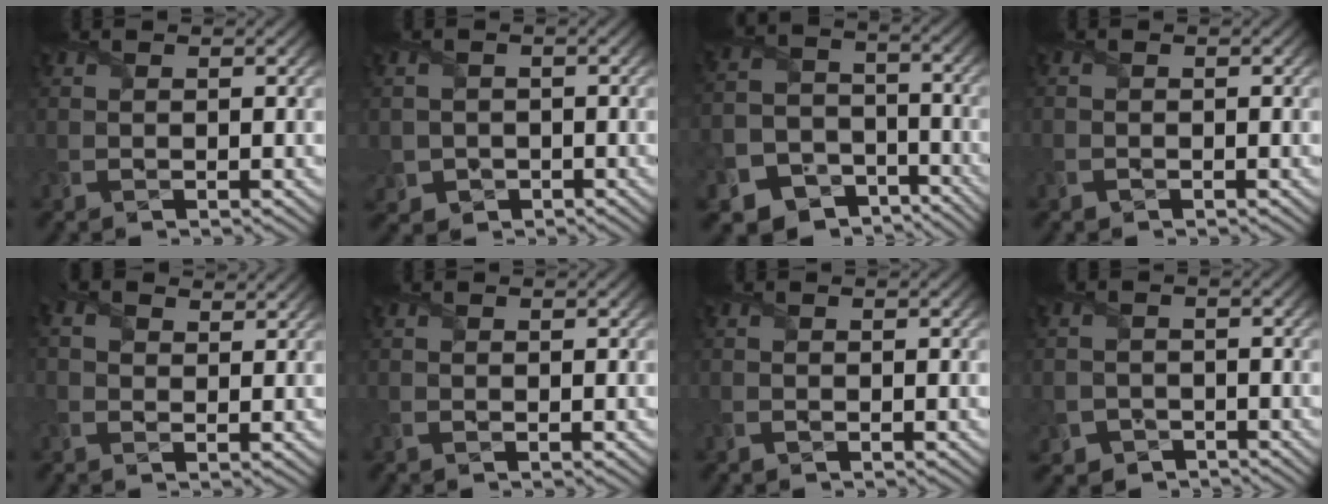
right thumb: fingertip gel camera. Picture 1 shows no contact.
{"total": 2.8, "force": [-1.1, 2.5, 0.6], "torque": [-0.026, -0.013, -0.026]}
{"total": 12.1, "force": [-8.0, 8.2, 4.0], "torque": [-0.109, -0.039, -0.131]}
{"total": 0.8, "force": [-0.7, 0.3, 0.1], "torque": [0.000, -0.004, -0.016]}
{"total": 2.6, "force": [1.1, 1.8, 1.6], "torque": [-0.045, 0.002, 0.018]}
{"total": 0.0}
{"total": 0.5, "force": [-0.5, 0.1, 0.1], "torque": [0.000, -0.002, -0.011]}
{"total": 4.2, "force": [-2.9, 3.0, 0.6], "torque": [-0.012, -0.007, -0.060]}